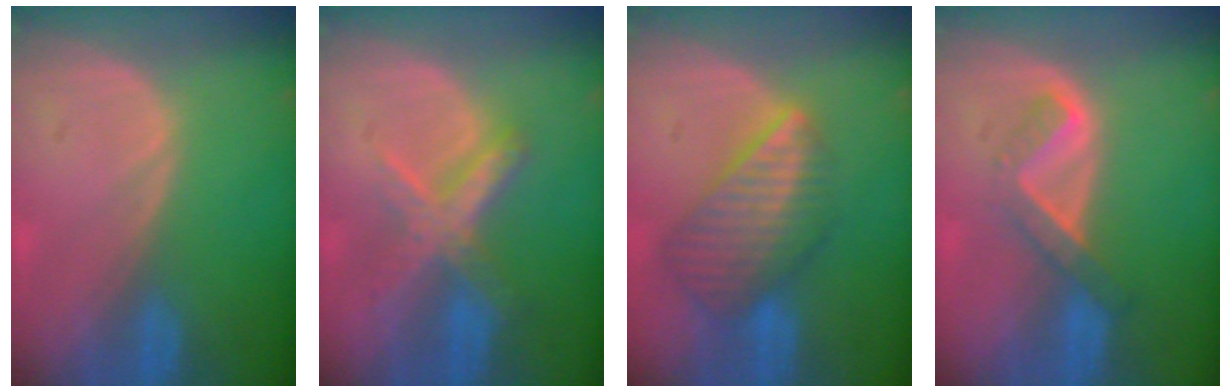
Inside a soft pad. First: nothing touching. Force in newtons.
{"total": 7.2, "press": 6.2, "slide": 3.8}
{"total": 8.3, "press": 7.5, "slide": 3.6}
{"total": 5.2, "press": 4.5, "slide": 2.7}